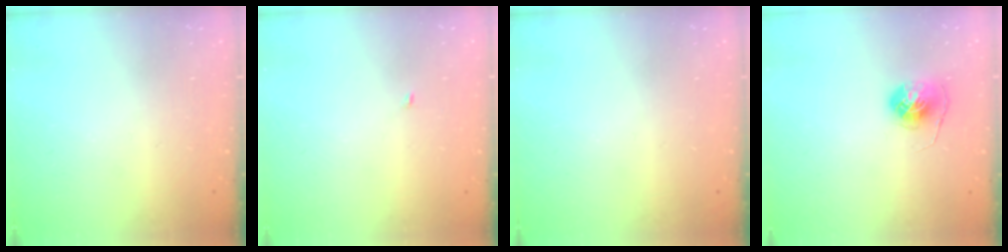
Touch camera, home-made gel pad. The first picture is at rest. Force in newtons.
{"total": 1.9, "press": 1.9, "slide": 0.2}
{"total": 0.0}
{"total": 6.0, "press": 6.0, "slide": 0.3}